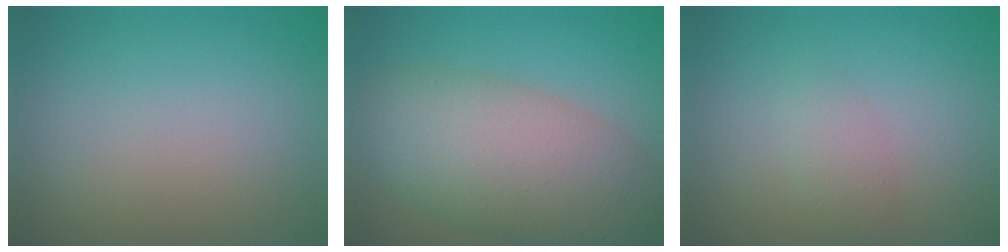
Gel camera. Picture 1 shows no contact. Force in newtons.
{"total": 9.9, "press": 9.9, "slide": 0.5}
{"total": 1.6, "press": 1.6, "slide": 0.0}